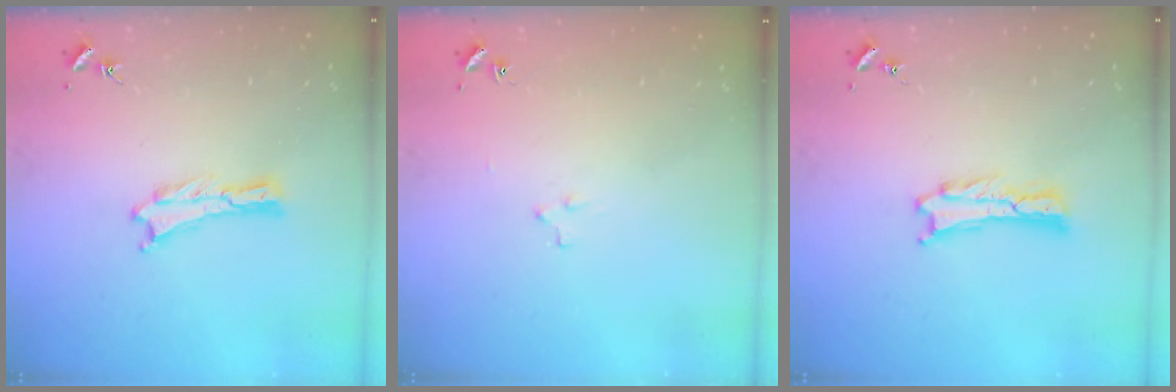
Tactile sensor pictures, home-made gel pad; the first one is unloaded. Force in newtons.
{"total": 2.2, "press": 2.2, "slide": 0.2}
{"total": 0.7, "press": 0.7, "slide": 0.2}